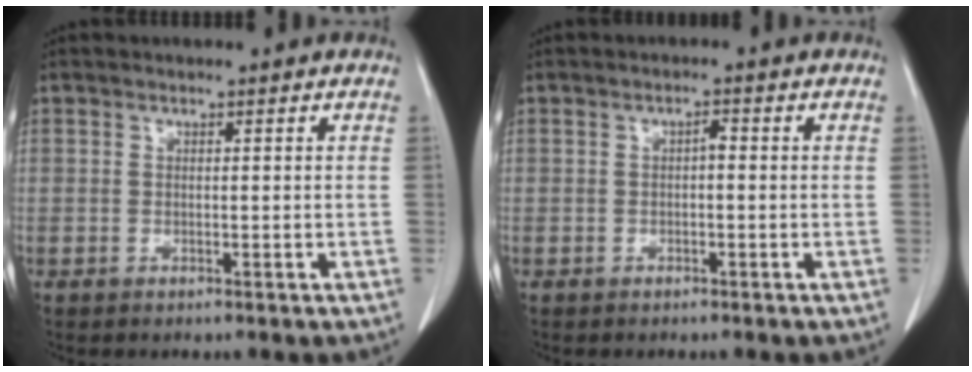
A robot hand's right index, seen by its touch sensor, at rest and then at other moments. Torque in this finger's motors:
{"motor_torque": [0.31, -0.18, 0.15, 0.03]}